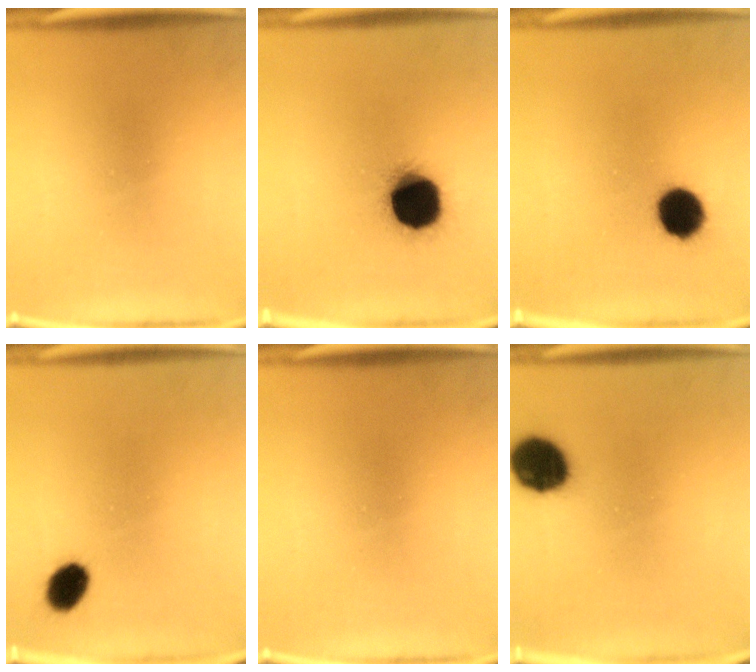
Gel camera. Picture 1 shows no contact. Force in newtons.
{"total": 19.4}
{"total": 9.7}
{"total": 5.8}
{"total": 0.0}
{"total": 12.9}